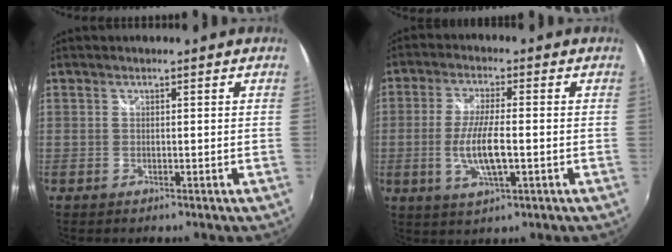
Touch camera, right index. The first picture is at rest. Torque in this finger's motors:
{"motor_torque": [0.29, -0.12, 0.41, 0.09]}